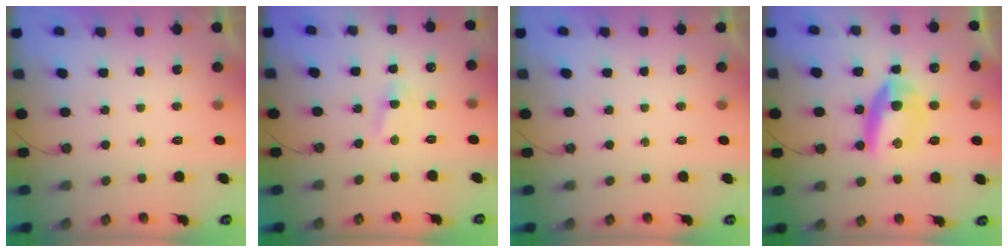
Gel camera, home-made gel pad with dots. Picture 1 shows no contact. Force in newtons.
{"total": 2.1, "press": 2.1, "slide": 0.3}
{"total": 0.0}
{"total": 10.6, "press": 10.5, "slide": 1.3}